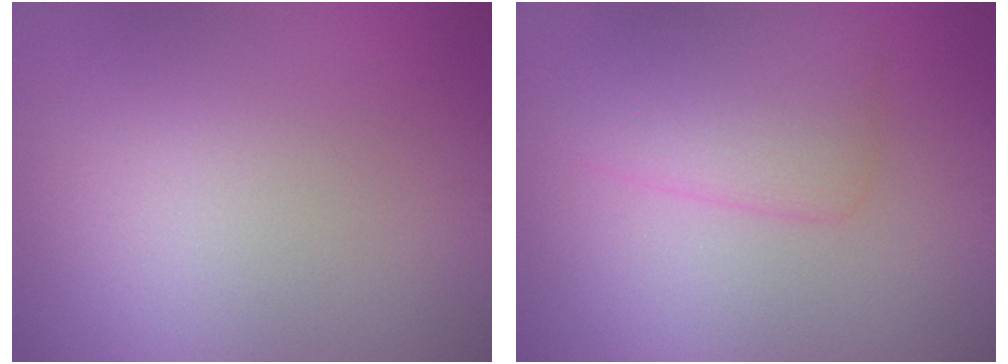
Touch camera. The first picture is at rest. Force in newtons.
{"total": 3.7, "press": 3.7, "slide": 0.2}